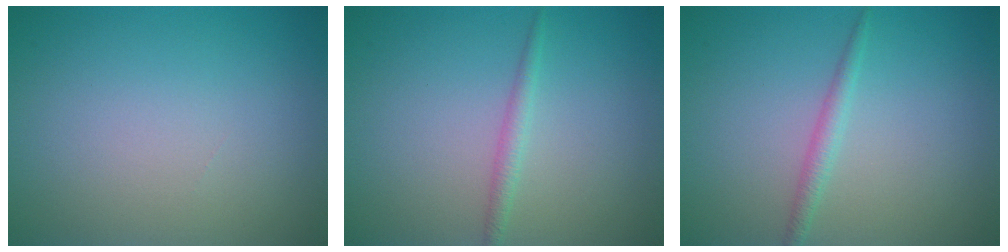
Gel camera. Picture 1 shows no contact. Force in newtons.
{"total": 1.3, "press": 1.3, "slide": 0.0}
{"total": 1.4, "press": 1.4, "slide": 0.1}